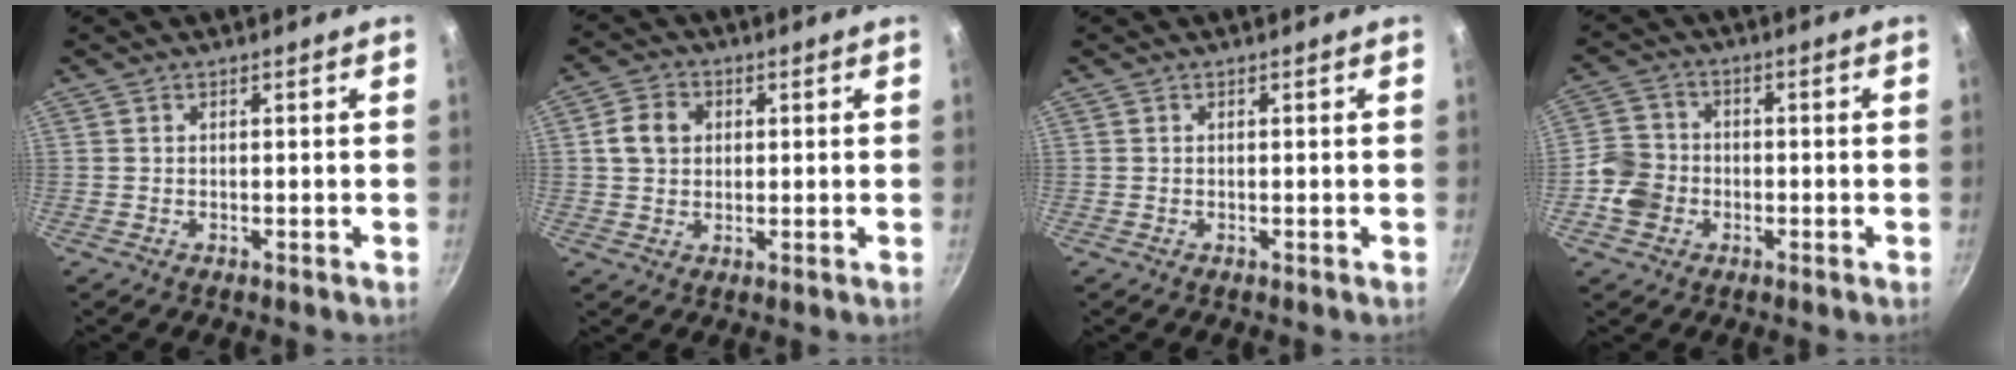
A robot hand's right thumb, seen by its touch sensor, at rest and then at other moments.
{"total": 5.9, "force": [1.1, 4.9, 3.2], "torque": [-0.042, 0.007, 0.012]}
{"total": 0.0}
{"total": 6.9, "force": [-2.2, 6.0, 2.6], "torque": [-0.030, 0.021, -0.054]}